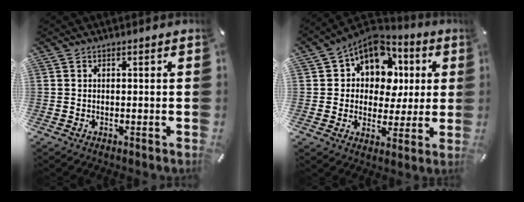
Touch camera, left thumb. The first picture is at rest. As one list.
[{"total": 12.1, "force": [5.4, 9.6, 5.0], "torque": [-0.094, -0.030, 0.107]}]